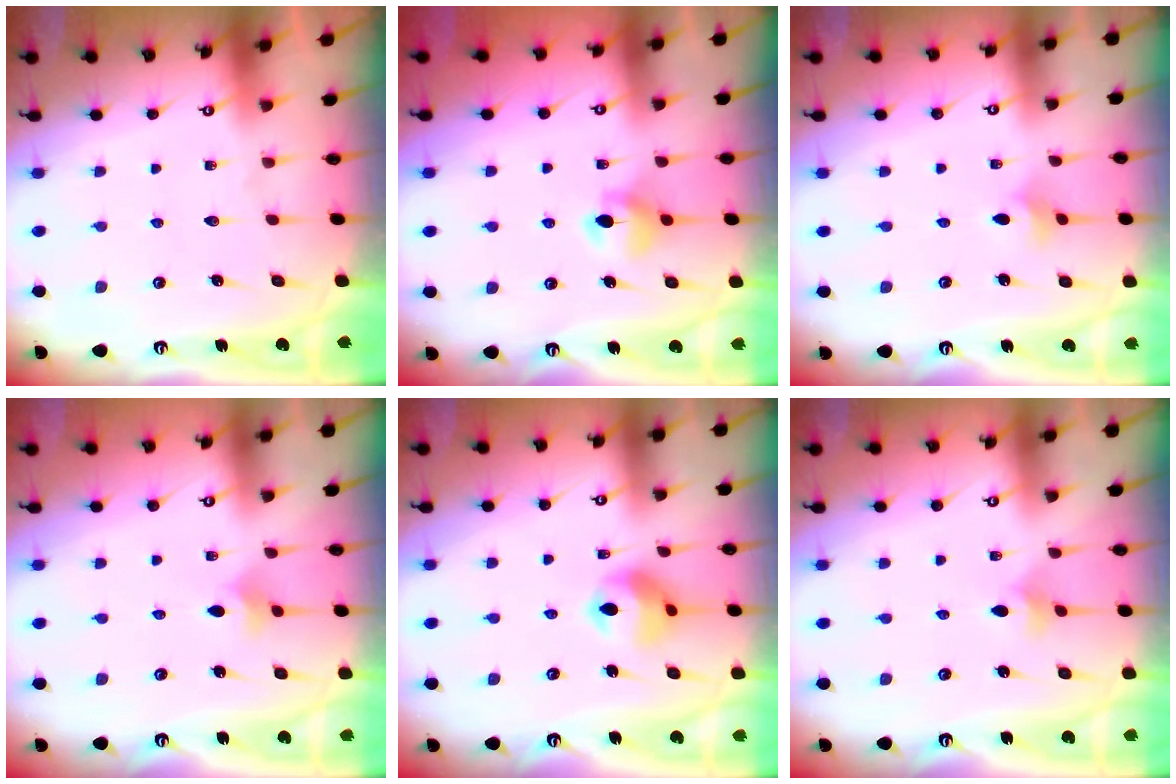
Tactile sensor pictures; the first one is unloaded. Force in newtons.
{"total": 5.9, "press": 5.9, "slide": 0.7}
{"total": 3.2, "press": 3.1, "slide": 0.7}
{"total": 4.2, "press": 4.1, "slide": 1.0}
{"total": 10.3, "press": 10.2, "slide": 1.3}
{"total": 4.3, "press": 4.2, "slide": 0.9}